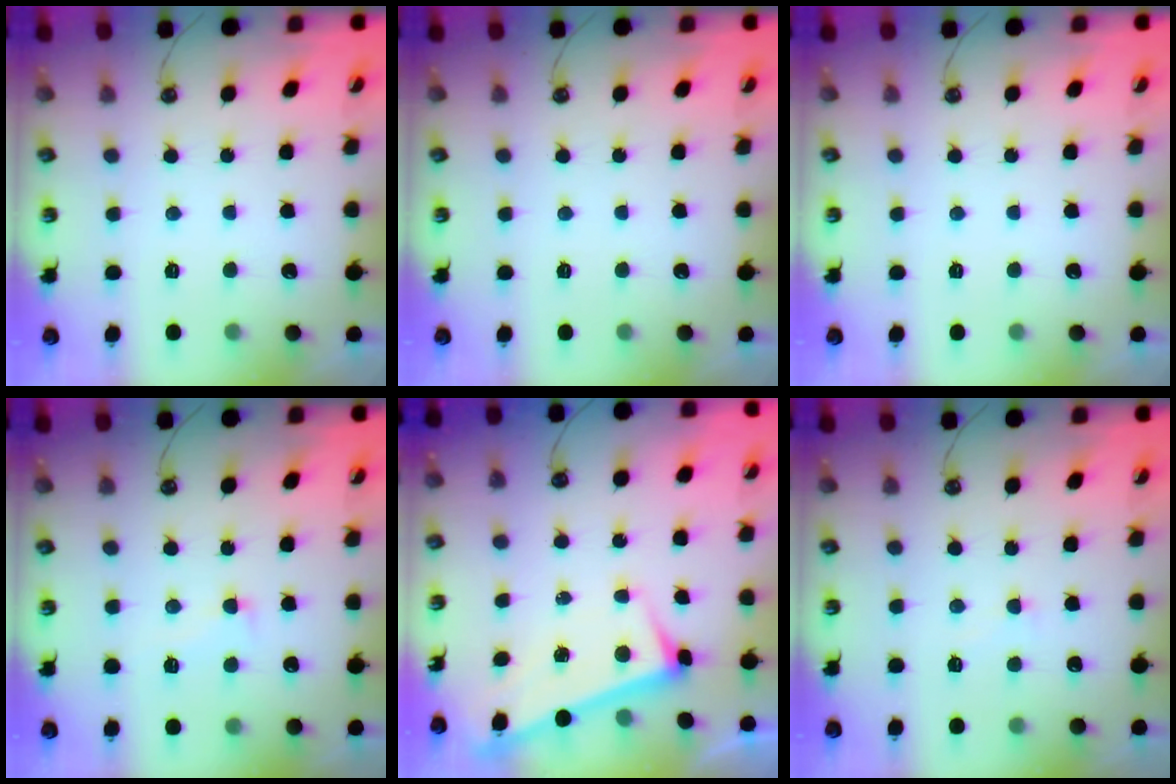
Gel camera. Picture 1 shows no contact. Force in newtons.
{"total": 0.0}
{"total": 0.0}
{"total": 3.5, "press": 3.1, "slide": 1.6}
{"total": 3.0, "press": 3.0, "slide": 0.2}
{"total": 2.7, "press": 2.6, "slide": 0.4}